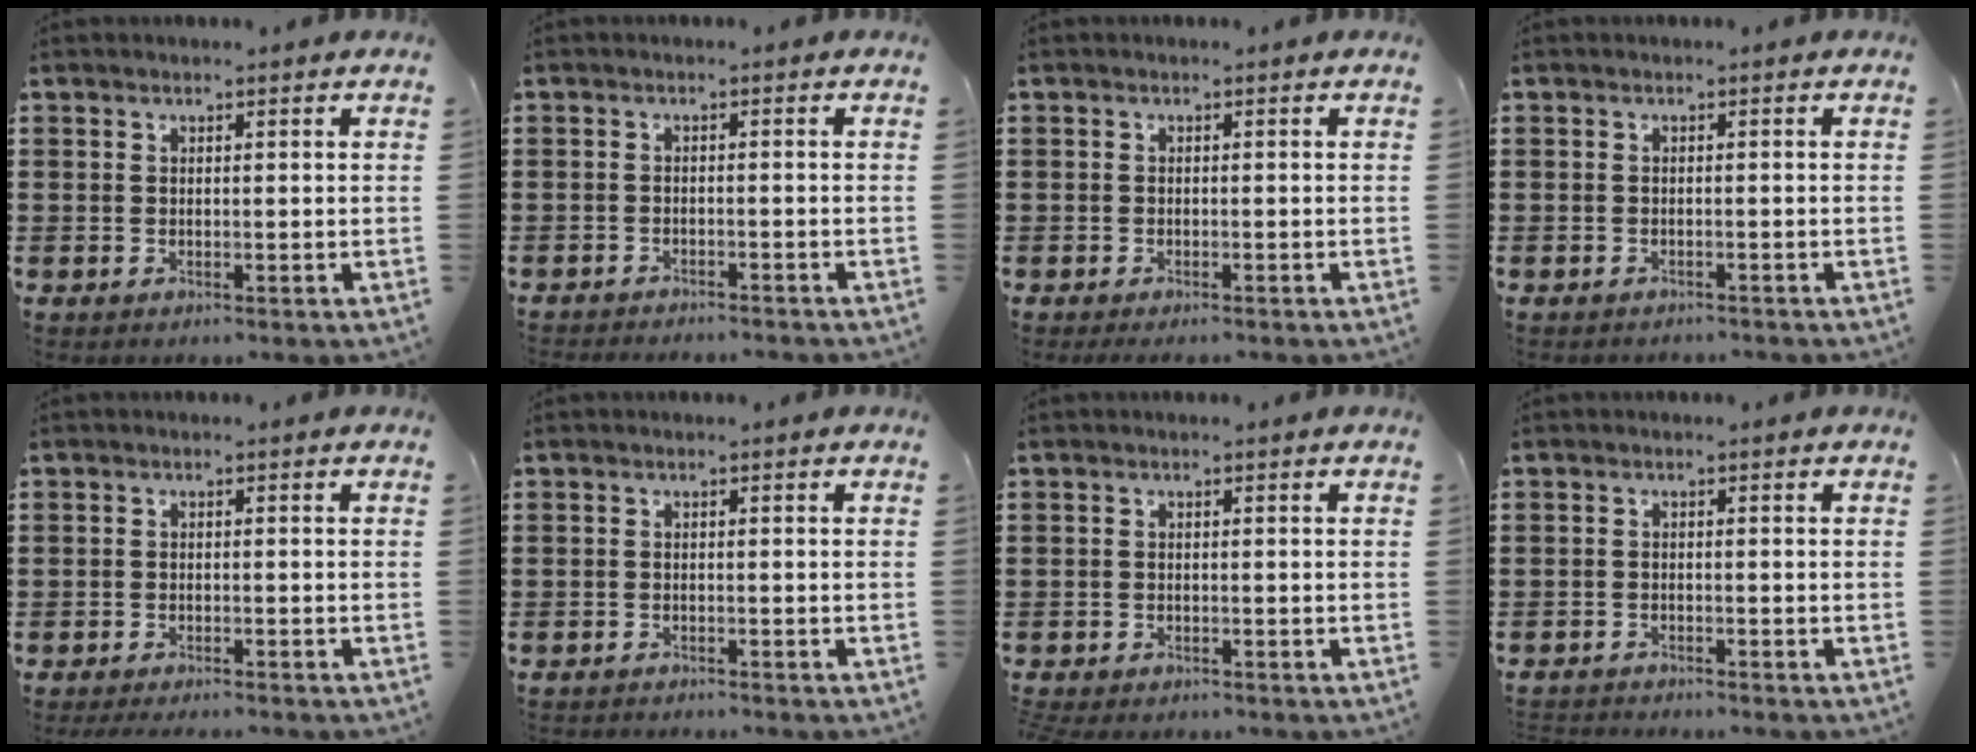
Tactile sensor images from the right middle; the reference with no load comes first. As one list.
[{"total": 1.9, "force": [-1.9, 0.0, 0.0], "torque": [-0.005, 0.001, -0.040]}, {"total": 1.0, "force": [-0.9, 0.2, 0.2], "torque": [-0.005, 0.000, -0.019]}, {"total": 0.9, "force": [-0.9, 0.1, 0.0], "torque": [-0.004, 0.001, -0.019]}, {"total": 1.9, "force": [-1.9, 0.1, 0.2], "torque": [-0.008, -0.002, -0.039]}, {"total": 1.1, "force": [-1.1, 0.0, 0.0], "torque": [-0.003, 0.003, -0.024]}, {"total": 1.1, "force": [-1.1, 0.1, 0.0], "torque": [-0.005, -0.001, -0.022]}, {"total": 1.7, "force": [-1.7, 0.1, 0.0], "torque": [-0.005, 0.002, -0.036]}]